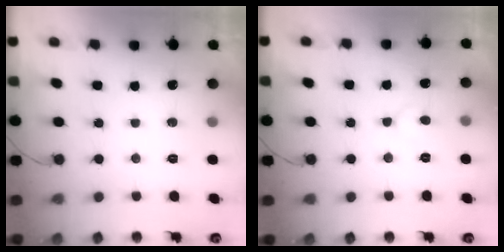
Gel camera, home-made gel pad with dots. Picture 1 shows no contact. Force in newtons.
{"total": 4.3, "press": 4.3, "slide": 0.4}